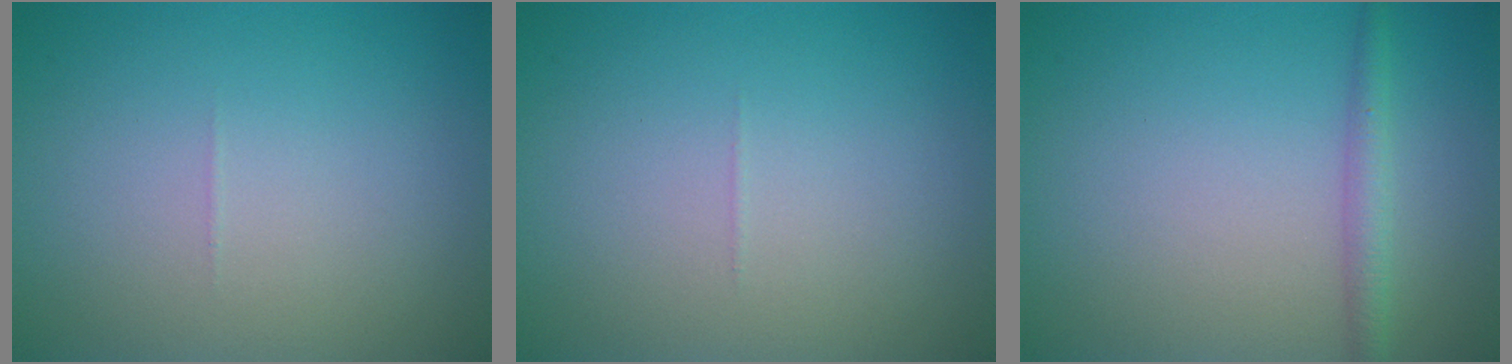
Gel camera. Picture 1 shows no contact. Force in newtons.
{"total": 0.0}
{"total": 1.8, "press": 1.8, "slide": 0.1}